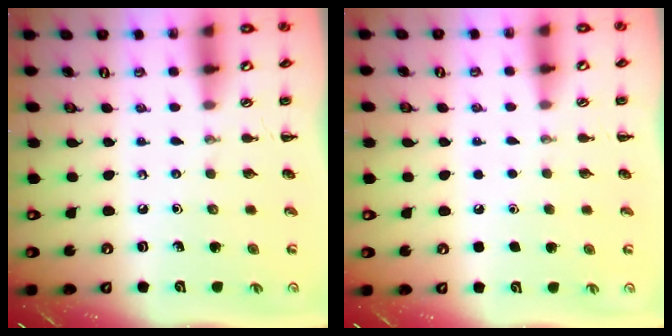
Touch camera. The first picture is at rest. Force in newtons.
{"total": 1.8, "press": 1.7, "slide": 0.1}